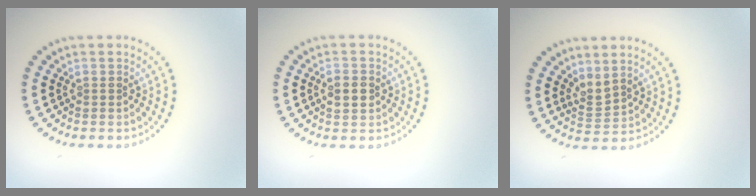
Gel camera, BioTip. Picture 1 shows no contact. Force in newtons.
{"total": 2.5, "press": 2.5, "slide": 0.0}
{"total": 1.9, "press": 1.3, "slide": 1.4}